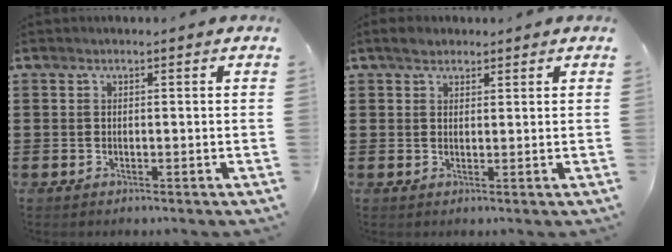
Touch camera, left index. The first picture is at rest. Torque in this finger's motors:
{"motor_torque": [0.71, -0.28, 0.22, 0.05]}